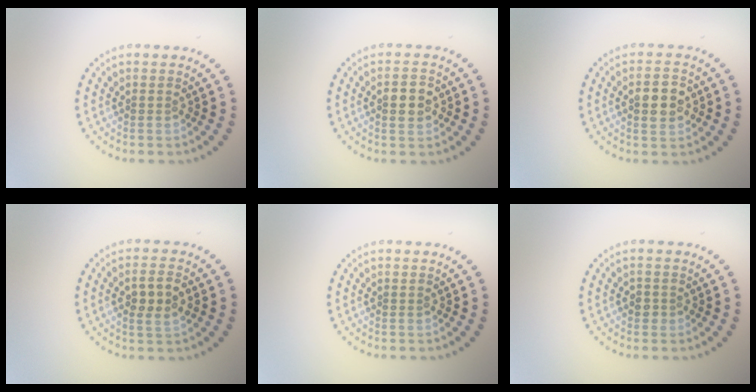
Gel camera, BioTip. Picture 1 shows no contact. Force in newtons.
{"total": 2.3, "press": 2.3, "slide": 0.2}
{"total": 3.5, "press": 3.5, "slide": 0.2}
{"total": 2.7, "press": 2.6, "slide": 0.5}
{"total": 0.0}
{"total": 1.0, "press": 0.8, "slide": 0.5}